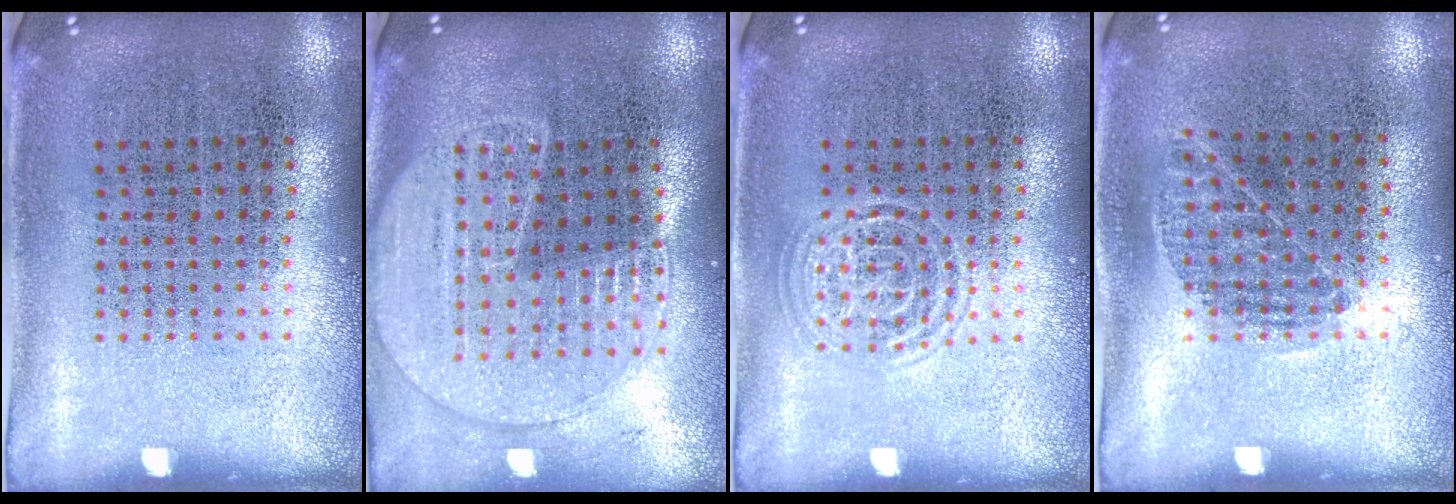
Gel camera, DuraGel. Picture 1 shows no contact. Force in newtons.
{"total": 1.8, "press": 1.7, "slide": 0.6}
{"total": 1.5, "press": 1.5, "slide": 0.1}
{"total": 0.8, "press": 0.6, "slide": 0.5}